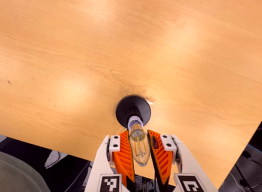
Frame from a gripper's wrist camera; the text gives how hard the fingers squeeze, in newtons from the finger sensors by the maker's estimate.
{"total": 20.5, "left": 23.4, "right": 17.6}